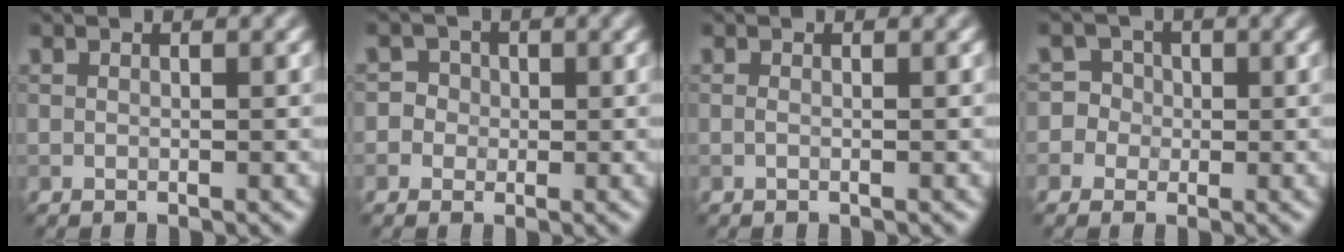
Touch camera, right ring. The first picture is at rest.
{"total": 3.4, "force": [0.2, 3.3, 0.8], "torque": [0.014, 0.026, -0.013]}
{"total": 0.5, "force": [-0.1, 0.1, 0.5], "torque": [-0.009, -0.002, -0.003]}
{"total": 4.4, "force": [-0.4, 4.3, 0.8], "torque": [0.012, 0.026, -0.025]}